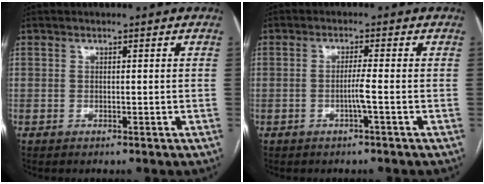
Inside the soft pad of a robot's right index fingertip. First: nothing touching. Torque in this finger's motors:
{"motor_torque": [0.06, 0.12, -0.06, 0.00]}